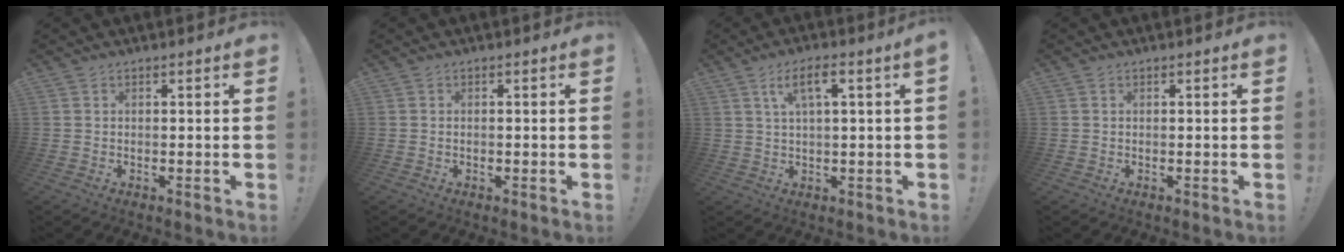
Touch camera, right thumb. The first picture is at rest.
{"total": 0.0}
{"total": 5.8, "force": [1.6, 0.9, 5.5], "torque": [-0.097, 0.003, 0.025]}
{"total": 0.0}